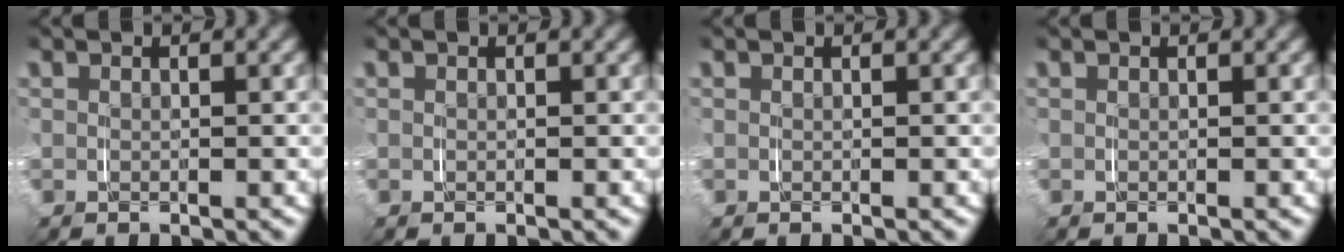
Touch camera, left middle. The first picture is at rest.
{"total": 0.0}
{"total": 0.0}
{"total": 0.0}